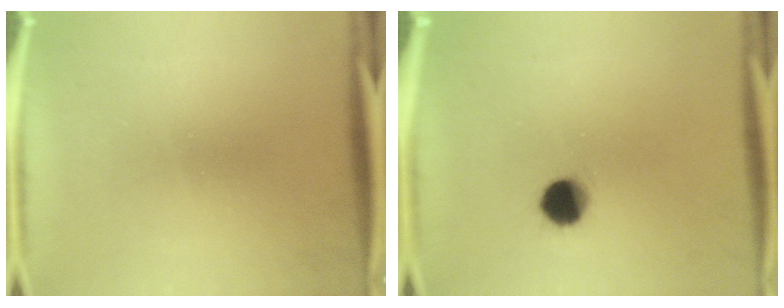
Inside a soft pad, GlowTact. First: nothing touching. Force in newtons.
{"total": 6.6}